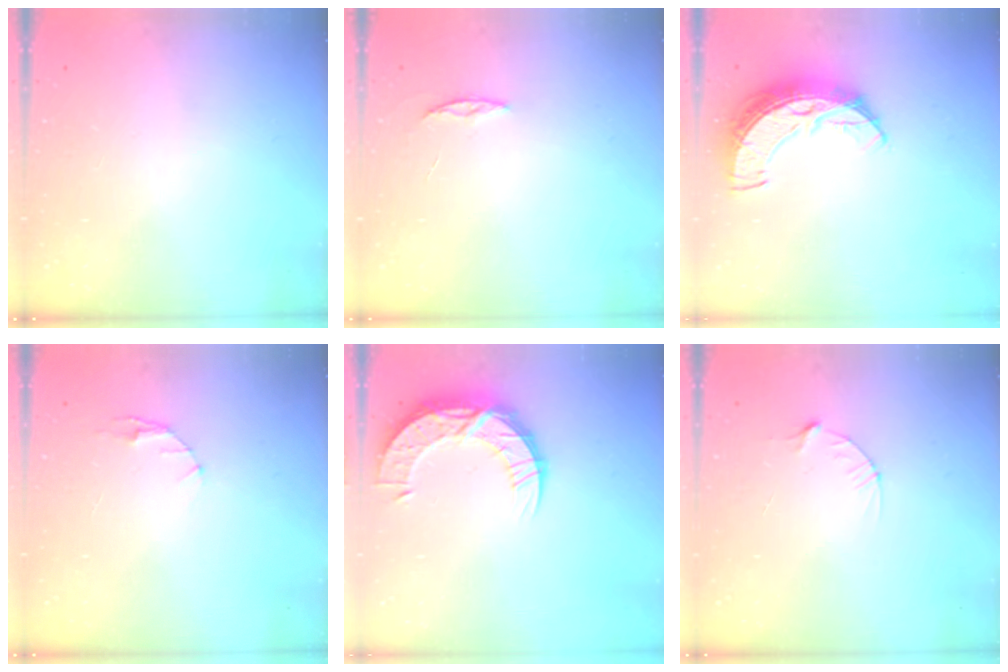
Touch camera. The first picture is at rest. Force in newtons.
{"total": 2.4, "press": 2.4, "slide": 0.2}
{"total": 9.6, "press": 9.6, "slide": 0.6}
{"total": 2.9, "press": 2.9, "slide": 0.4}
{"total": 12.8, "press": 12.8, "slide": 0.9}
{"total": 3.2, "press": 3.2, "slide": 0.3}